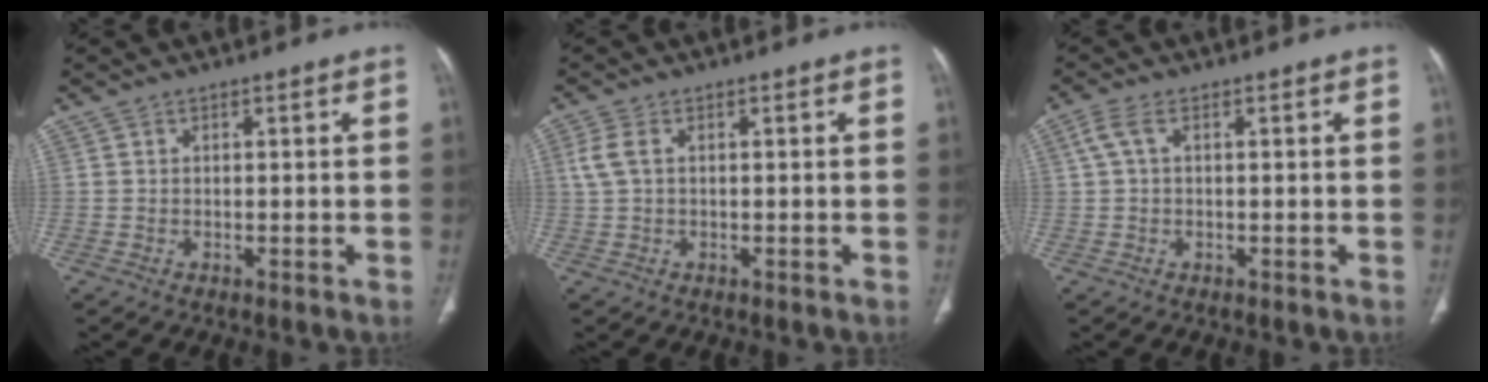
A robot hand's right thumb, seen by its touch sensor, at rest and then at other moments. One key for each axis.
{"total": 3.2, "fx": 0.9, "fy": 1.7, "fz": 2.6, "tx": -0.080, "ty": 0.011, "tz": 0.021}
{"total": 3.0, "fx": 0.8, "fy": 1.3, "fz": 2.6, "tx": -0.072, "ty": 0.013, "tz": 0.017}